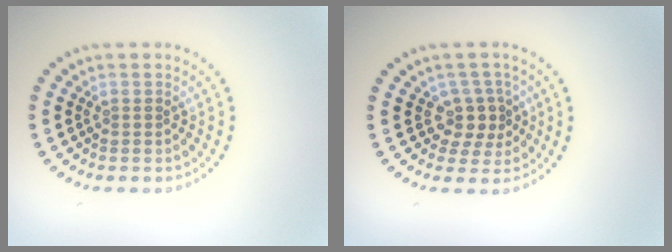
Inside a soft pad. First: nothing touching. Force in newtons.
{"total": 2.5, "press": 2.0, "slide": 1.4}